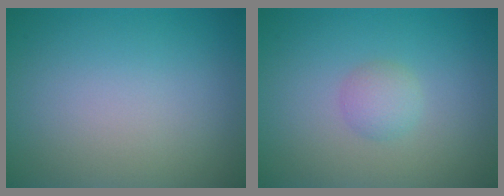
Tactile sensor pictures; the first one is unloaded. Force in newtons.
{"total": 1.6, "press": 1.6, "slide": 0.0}